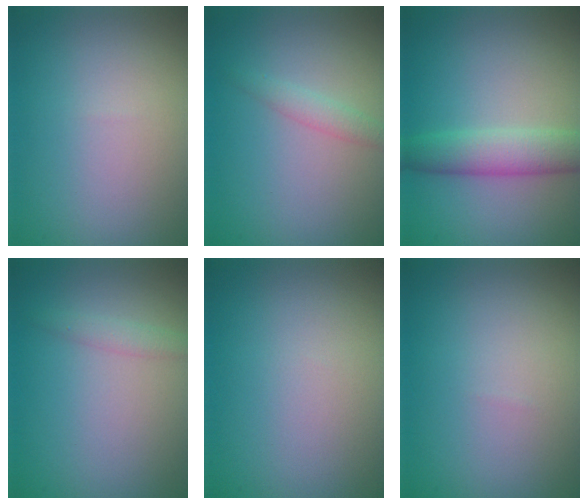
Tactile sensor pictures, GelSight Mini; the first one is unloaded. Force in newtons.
{"total": 1.4, "press": 1.4, "slide": 0.1}
{"total": 3.9, "press": 3.9, "slide": 0.1}
{"total": 1.2, "press": 1.2, "slide": 0.1}
{"total": 0.0}
{"total": 0.0}